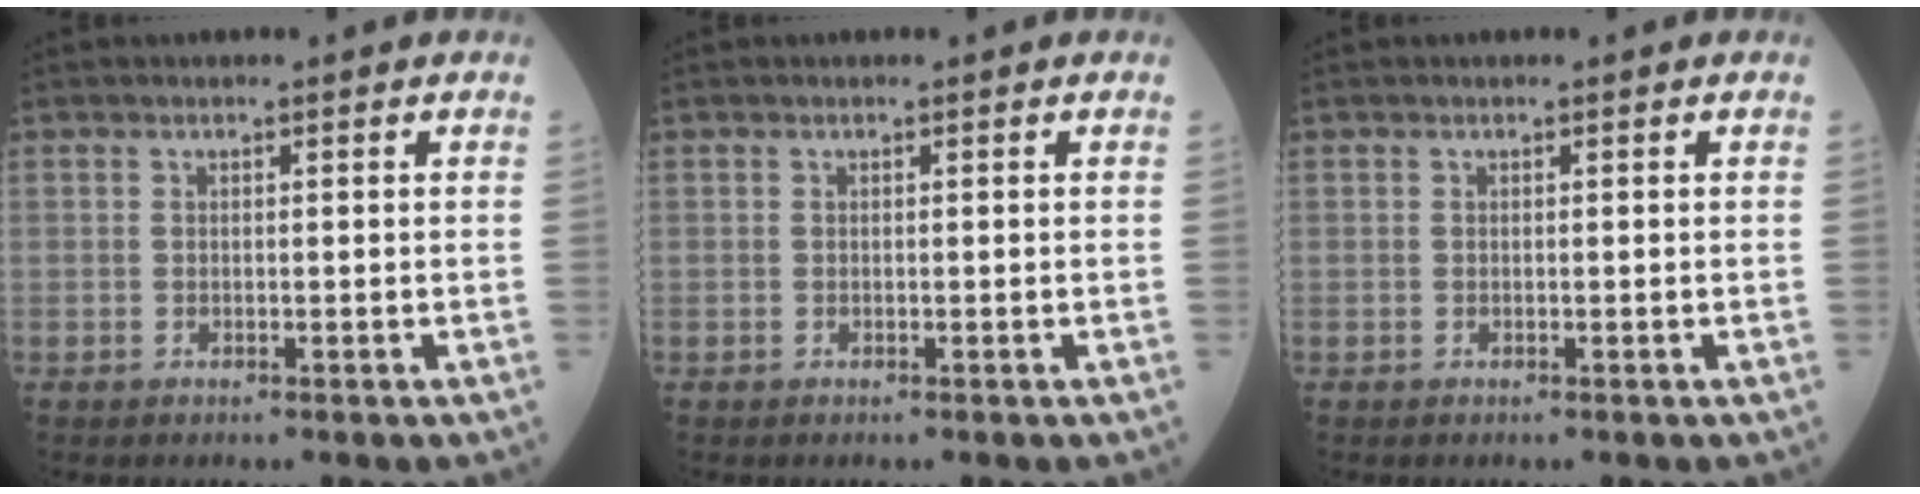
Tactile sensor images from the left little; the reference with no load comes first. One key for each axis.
{"total": 0.0}
{"total": 0.0}